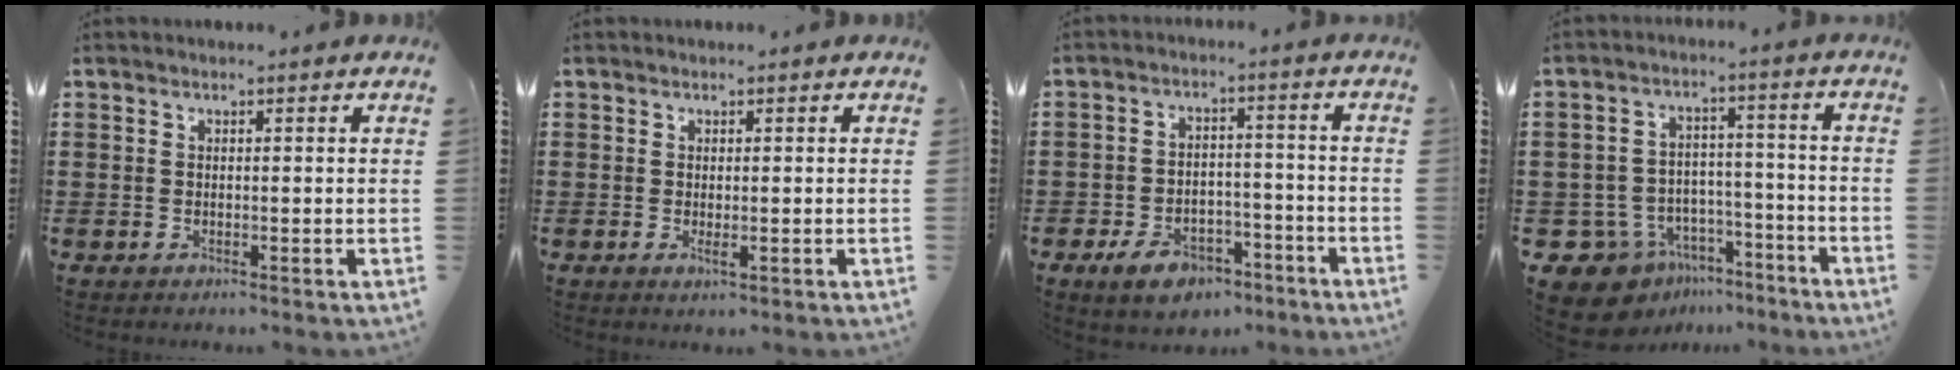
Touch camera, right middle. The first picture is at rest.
{"total": 0.9, "force": [0.0, 0.3, 0.9], "torque": [-0.016, -0.004, 0.002]}
{"total": 6.0, "force": [-4.7, 2.7, 2.6], "torque": [-0.048, 0.019, -0.087]}
{"total": 9.7, "force": [-8.2, 4.7, 2.3], "torque": [-0.067, 0.032, -0.157]}